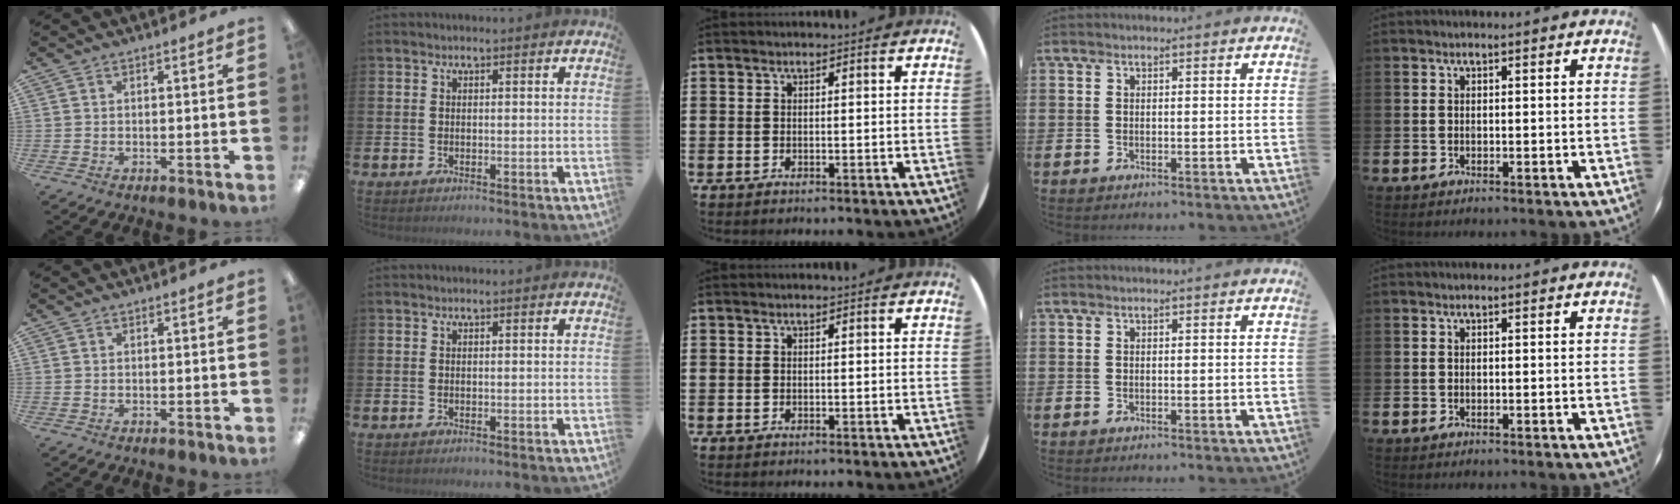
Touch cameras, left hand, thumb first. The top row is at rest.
{}